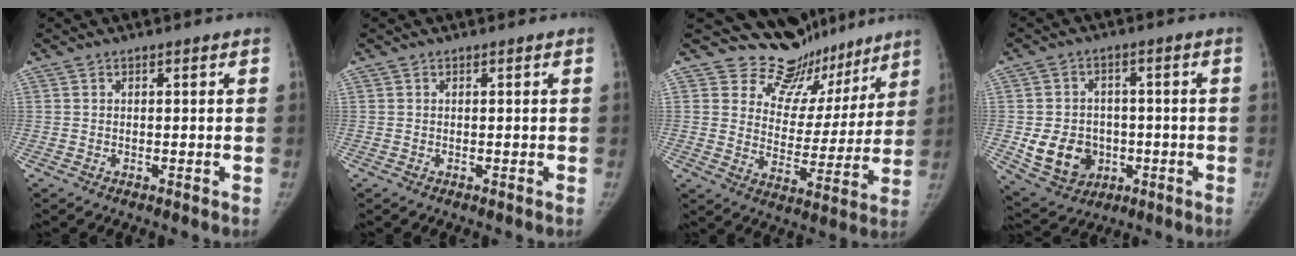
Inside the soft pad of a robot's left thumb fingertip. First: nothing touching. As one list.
[{"total": 0.0}, {"total": 14.5, "force": [12.7, 6.9, 1.6], "torque": [0.031, -0.105, 0.176]}, {"total": 11.0, "force": [-2.1, 9.2, 5.6], "torque": [-0.066, 0.005, -0.019]}]